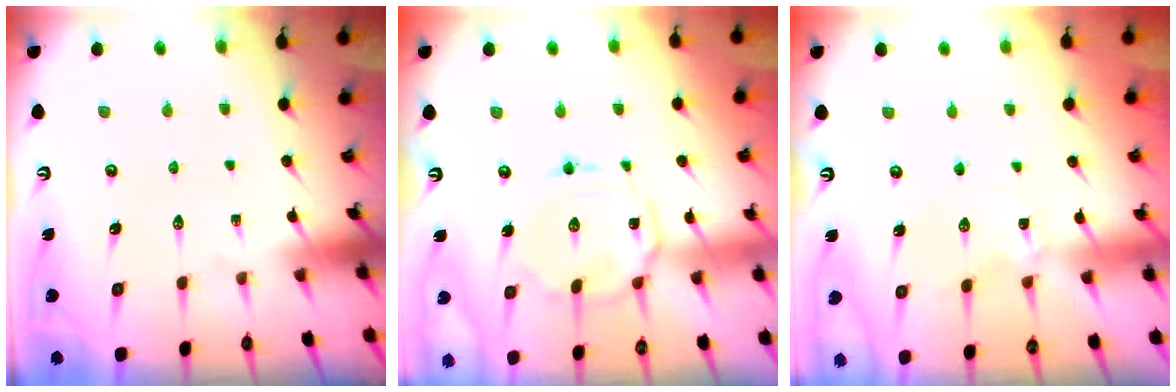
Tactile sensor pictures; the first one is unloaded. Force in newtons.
{"total": 9.8, "press": 9.7, "slide": 0.6}
{"total": 2.2, "press": 2.2, "slide": 0.2}